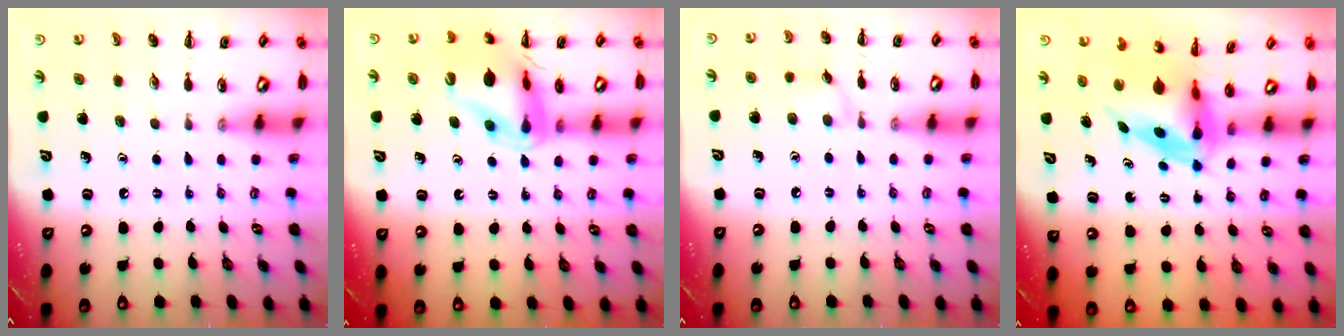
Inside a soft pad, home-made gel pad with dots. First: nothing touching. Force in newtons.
{"total": 15.7, "press": 15.6, "slide": 2.0}
{"total": 5.4, "press": 5.0, "slide": 2.0}
{"total": 4.7, "press": 4.5, "slide": 1.3}